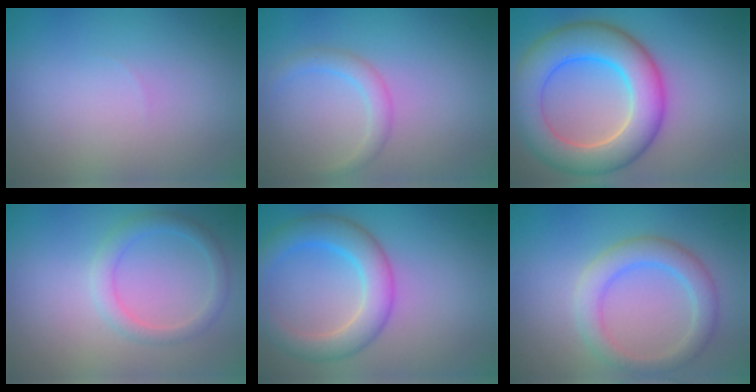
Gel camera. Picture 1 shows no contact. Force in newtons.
{"total": 1.7, "press": 1.7, "slide": 0.0}
{"total": 8.6, "press": 8.5, "slide": 0.5}
{"total": 2.2, "press": 2.2, "slide": 0.1}
{"total": 4.9, "press": 4.9, "slide": 0.1}
{"total": 3.7, "press": 3.7, "slide": 0.3}